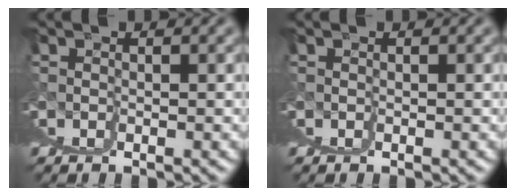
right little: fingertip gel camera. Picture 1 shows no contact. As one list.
[{"total": 0.0}]